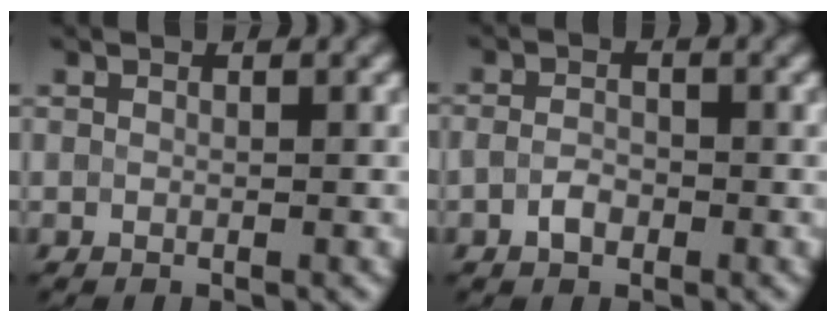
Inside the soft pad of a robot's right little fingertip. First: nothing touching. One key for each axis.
{"total": 1.5, "fx": -0.8, "fy": 0.9, "fz": 0.9, "tx": -0.021, "ty": -0.001, "tz": -0.016}